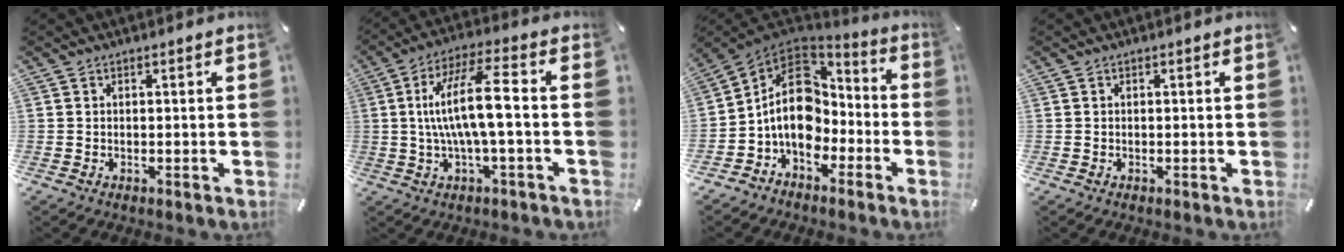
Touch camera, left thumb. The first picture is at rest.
{"total": 14.1, "force": [-0.1, 3.0, 13.8], "torque": [-0.269, 0.004, -0.010]}
{"total": 14.0, "force": [-1.9, 11.1, 8.3], "torque": [-0.164, 0.012, -0.034]}
{"total": 0.0}